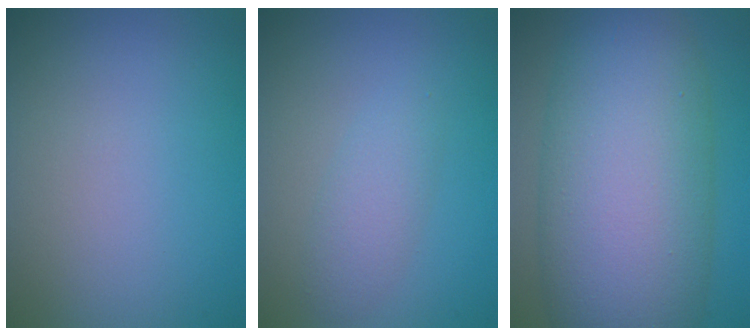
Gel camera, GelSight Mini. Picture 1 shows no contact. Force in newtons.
{"total": 2.2, "press": 2.2, "slide": 0.2}
{"total": 14.9, "press": 14.9, "slide": 0.1}